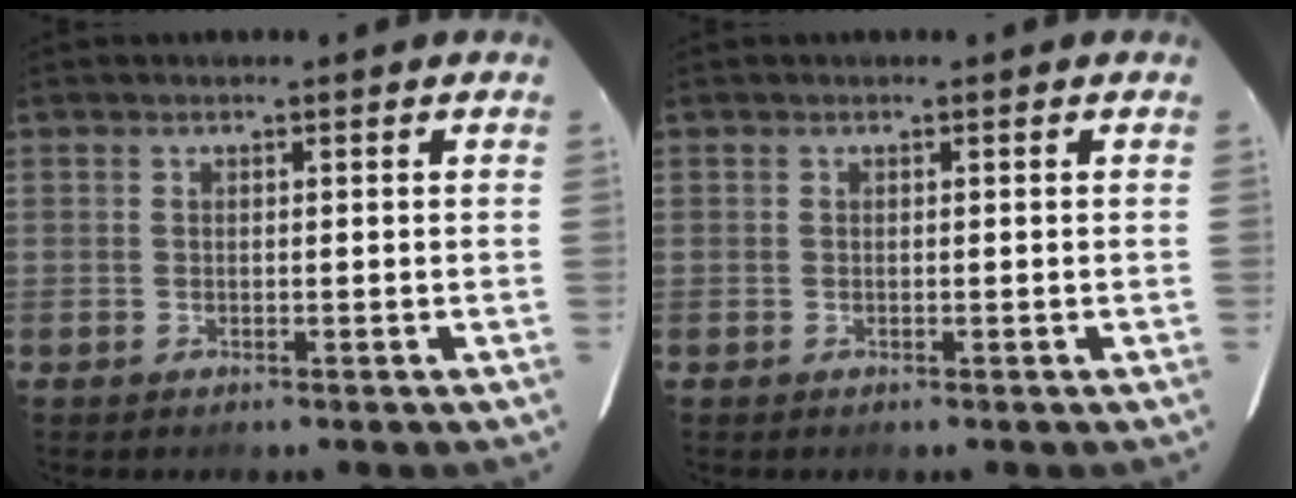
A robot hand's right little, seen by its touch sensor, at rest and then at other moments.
{"total": 0.0}